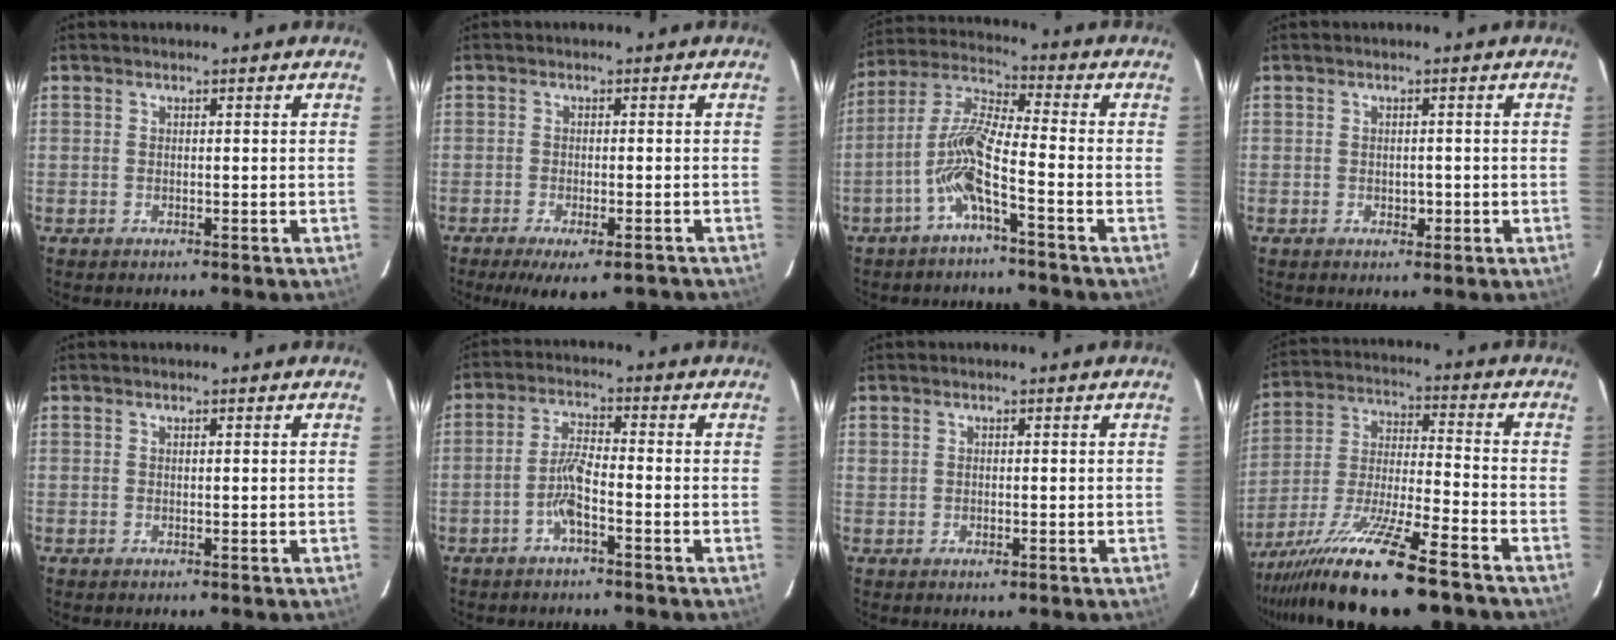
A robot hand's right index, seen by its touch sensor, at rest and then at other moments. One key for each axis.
{"total": 8.8, "fx": -7.0, "fy": 2.3, "fz": 4.9, "tx": -0.062, "ty": -0.012, "tz": -0.100}
{"total": 8.7, "fx": -3.7, "fy": 0.3, "fz": 7.9, "tx": -0.170, "ty": 0.016, "tz": -0.079}
{"total": 1.4, "fx": -0.4, "fy": 1.0, "fz": 0.9, "tx": -0.012, "ty": 0.001, "tz": -0.002}
{"total": 0.0}
{"total": 4.6, "fx": -2.0, "fy": 0.6, "fz": 4.1, "tx": -0.084, "ty": 0.011, "tz": -0.040}
{"total": 1.0, "fx": 0.0, "fy": 0.6, "fz": 0.8, "tx": -0.021, "ty": 0.000, "tz": 0.005}
{"total": 17.6, "fx": -13.0, "fy": 0.8, "fz": 11.8, "tx": -0.224, "ty": -0.033, "tz": -0.233}